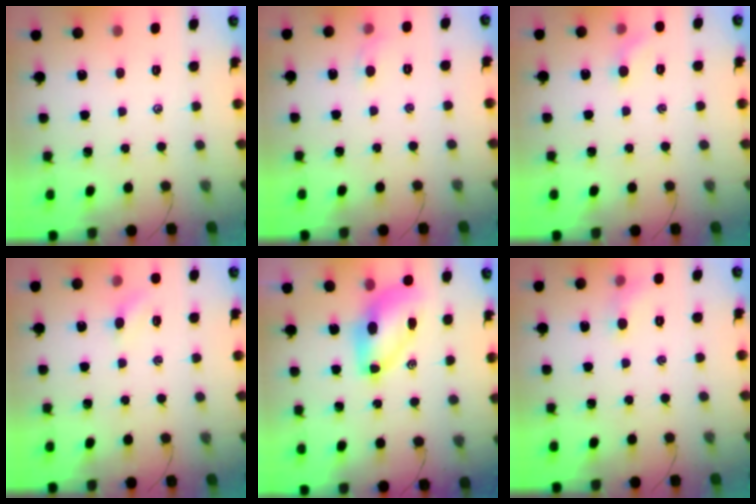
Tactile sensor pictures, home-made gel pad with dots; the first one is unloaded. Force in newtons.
{"total": 4.0, "press": 3.8, "slide": 1.3}
{"total": 5.2, "press": 4.9, "slide": 1.8}
{"total": 3.5, "press": 3.3, "slide": 1.2}
{"total": 8.4, "press": 8.2, "slide": 1.8}
{"total": 4.1, "press": 3.8, "slide": 1.4}